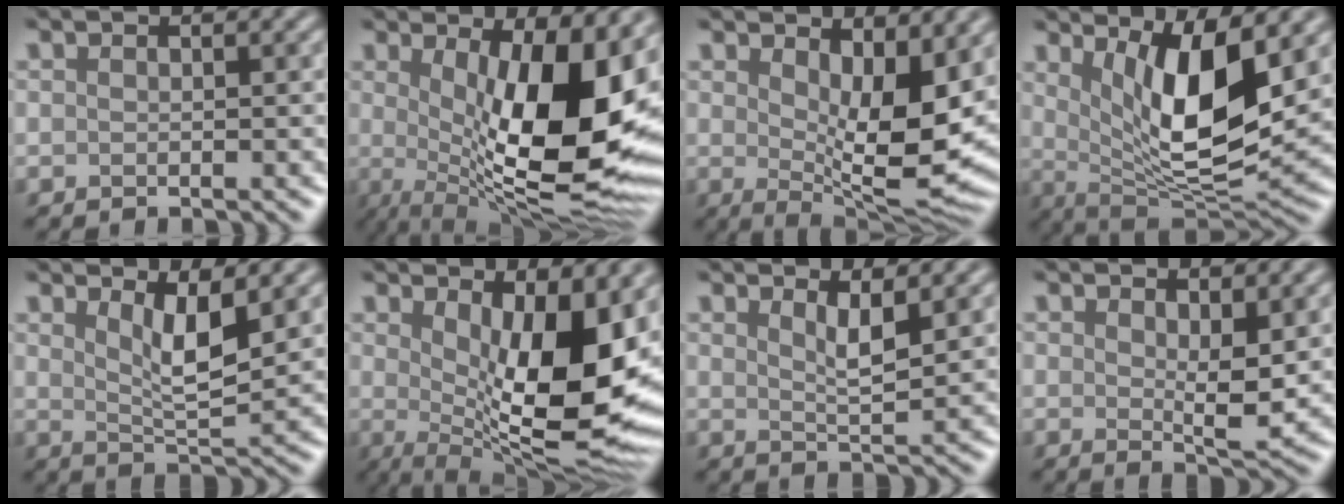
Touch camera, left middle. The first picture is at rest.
{"total": 15.0, "force": [1.0, 5.4, 13.9], "torque": [-0.177, -0.015, 0.019]}
{"total": 9.1, "force": [1.8, 3.4, 8.3], "torque": [-0.126, -0.018, 0.034]}
{"total": 9.2, "force": [2.7, 2.9, 8.3], "torque": [-0.140, -0.025, 0.055]}
{"total": 4.3, "force": [1.9, 1.1, 3.7], "torque": [-0.065, -0.012, 0.035]}
{"total": 13.9, "force": [2.1, 5.1, 12.7], "torque": [-0.167, -0.018, 0.036]}
{"total": 2.8, "force": [1.5, 0.7, 2.2], "torque": [-0.032, -0.007, 0.025]}
{"total": 3.2, "force": [1.0, 1.0, 2.8], "torque": [-0.048, -0.009, 0.019]}